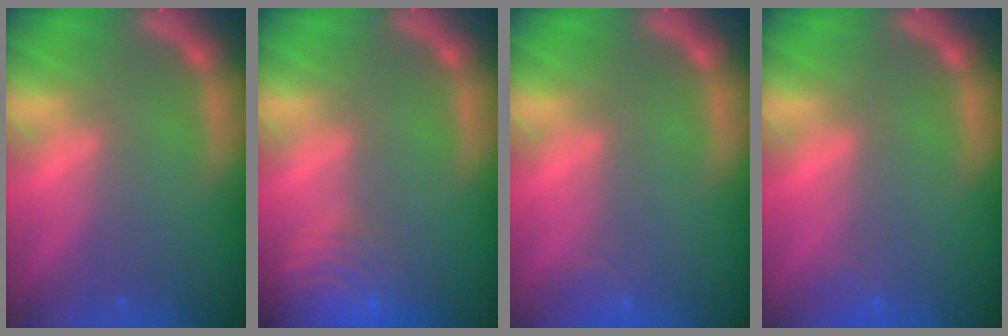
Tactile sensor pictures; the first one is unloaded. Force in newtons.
{"total": 10.0}
{"total": 1.4}
{"total": 0.9}